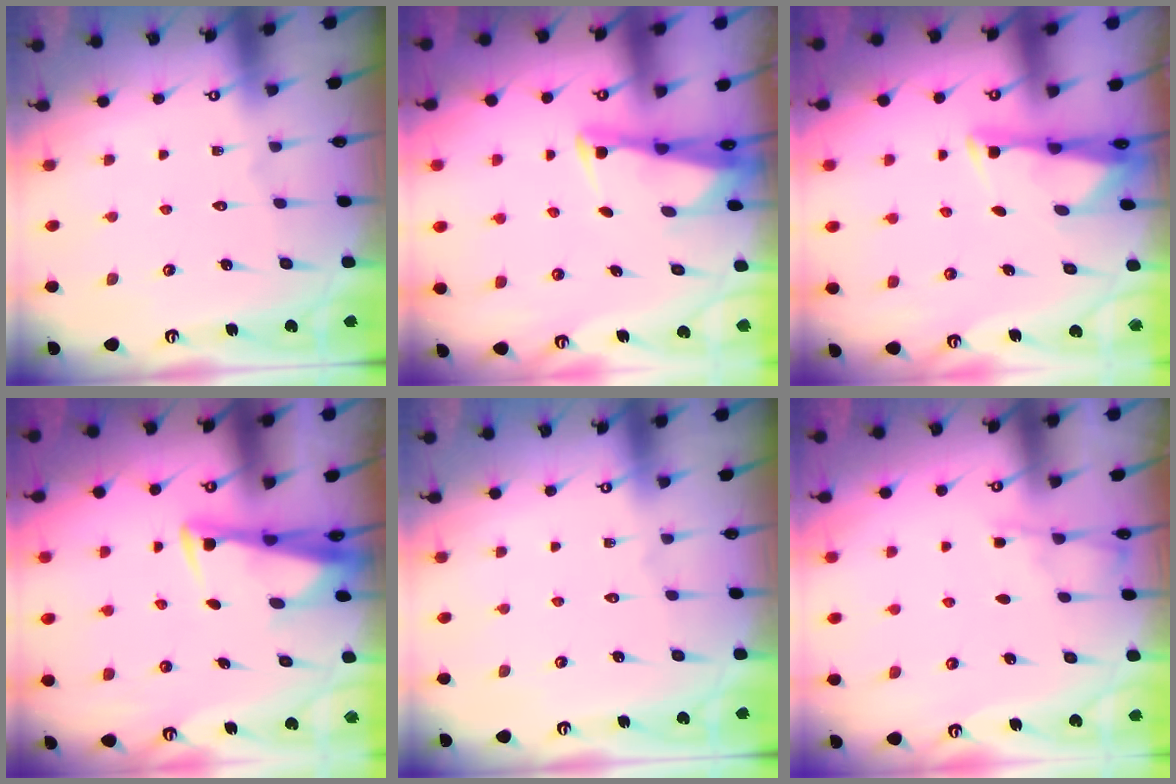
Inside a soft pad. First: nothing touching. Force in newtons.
{"total": 2.5, "press": 2.5, "slide": 0.5}
{"total": 3.0, "press": 2.9, "slide": 0.4}
{"total": 3.5, "press": 3.4, "slide": 1.1}
{"total": 0.0}
{"total": 2.6, "press": 2.5, "slide": 0.4}